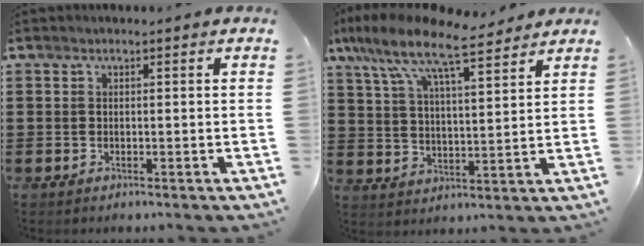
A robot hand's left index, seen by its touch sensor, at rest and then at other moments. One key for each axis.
{"total": 10.0, "fx": 8.1, "fy": 1.8, "fz": 5.6, "tx": -0.139, "ty": -0.034, "tz": 0.139}